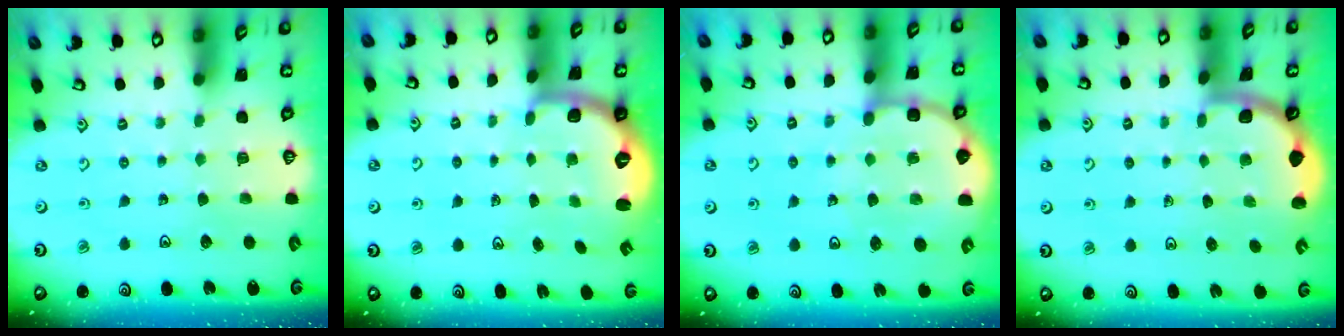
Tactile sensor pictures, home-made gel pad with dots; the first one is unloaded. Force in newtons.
{"total": 2.7, "press": 1.7, "slide": 2.1}
{"total": 8.2, "press": 8.0, "slide": 1.6}
{"total": 1.8, "press": 1.8, "slide": 0.0}